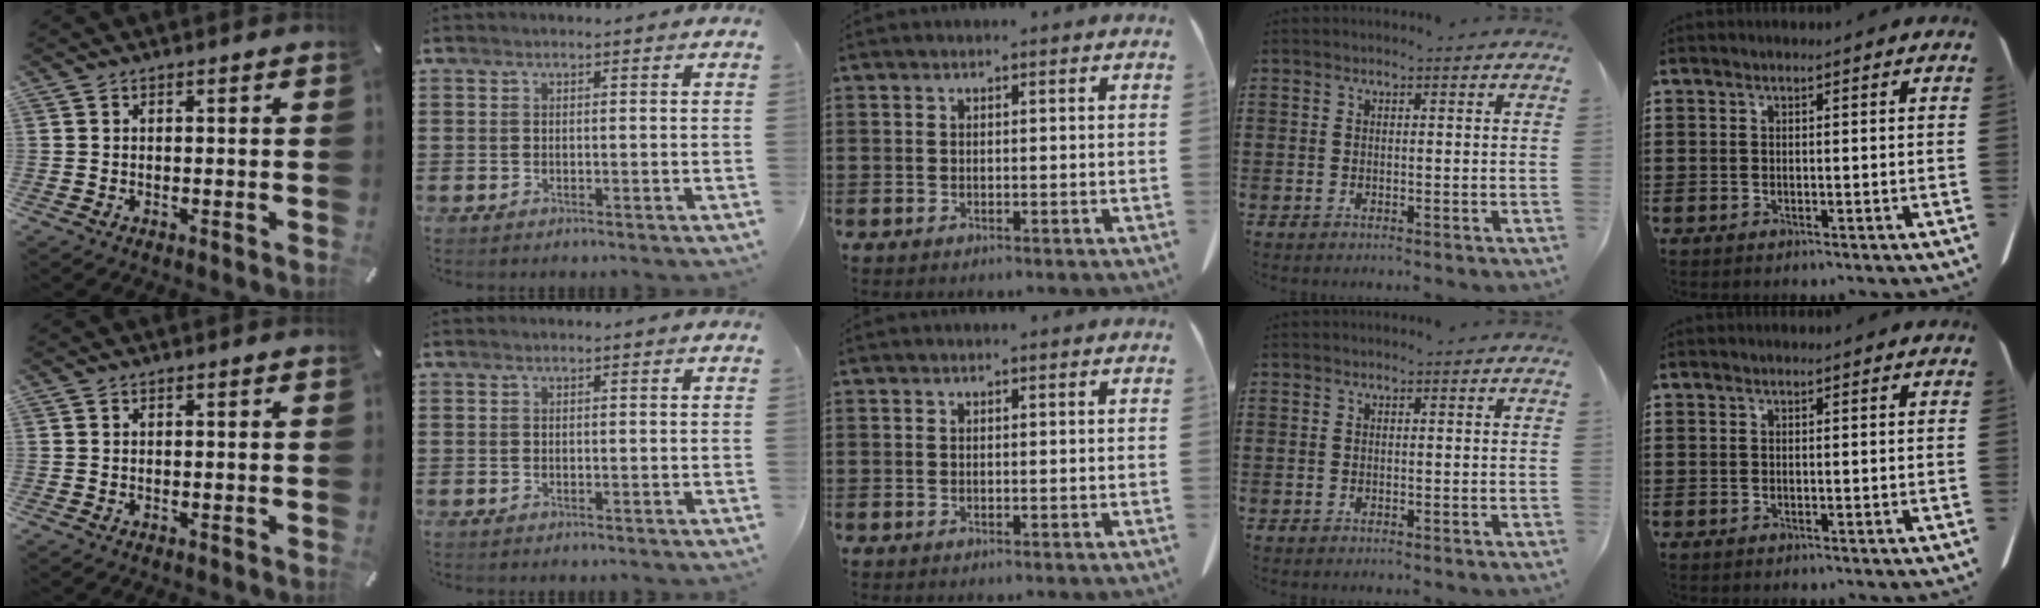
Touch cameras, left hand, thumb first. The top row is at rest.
{}